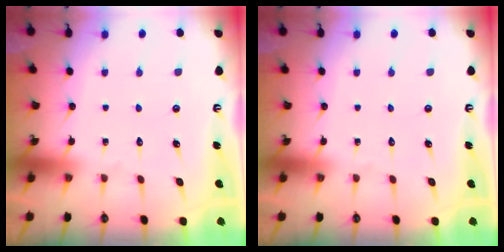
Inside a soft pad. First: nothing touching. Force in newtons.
{"total": 0.0}